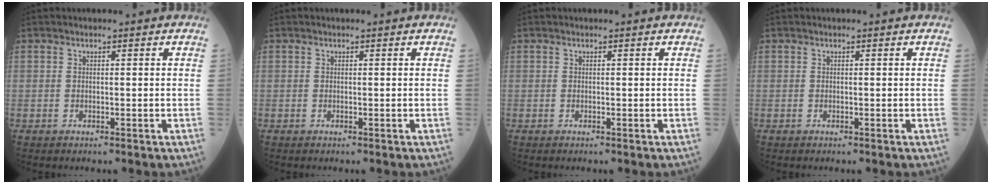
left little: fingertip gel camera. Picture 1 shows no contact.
{"total": 0.0}
{"total": 0.0}
{"total": 0.0}